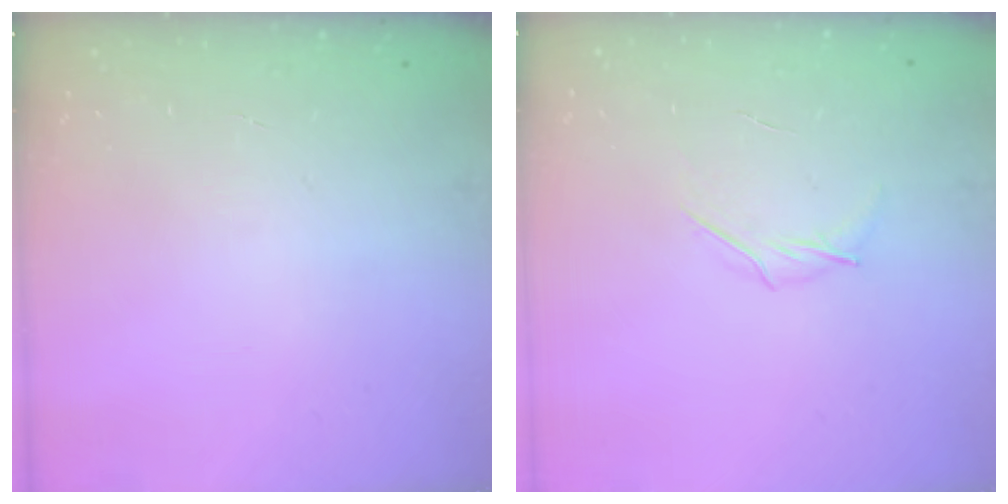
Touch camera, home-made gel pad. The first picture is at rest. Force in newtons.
{"total": 4.1, "press": 3.9, "slide": 1.1}